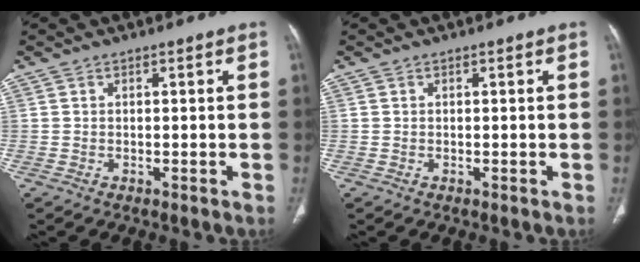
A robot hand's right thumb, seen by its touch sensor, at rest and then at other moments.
{"total": 0.0}